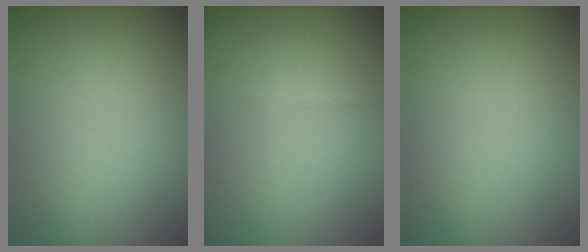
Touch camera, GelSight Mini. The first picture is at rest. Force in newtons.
{"total": 0.6, "press": 0.6, "slide": 0.0}
{"total": 0.0}